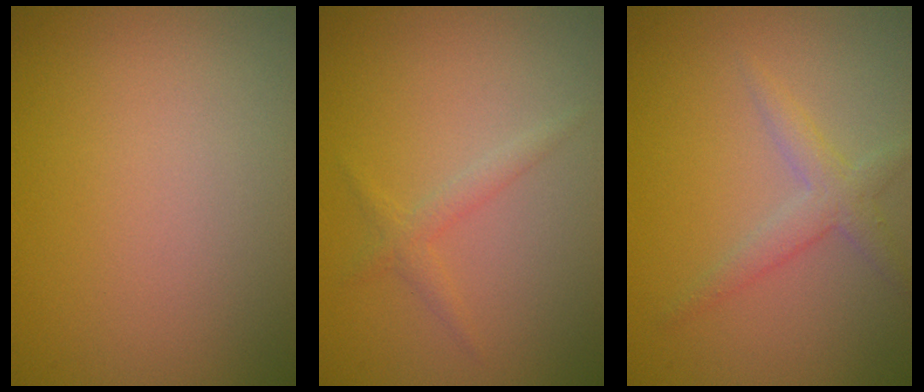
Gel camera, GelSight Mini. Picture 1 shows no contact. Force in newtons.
{"total": 1.4, "press": 1.4, "slide": 0.1}
{"total": 2.3, "press": 2.3, "slide": 0.1}